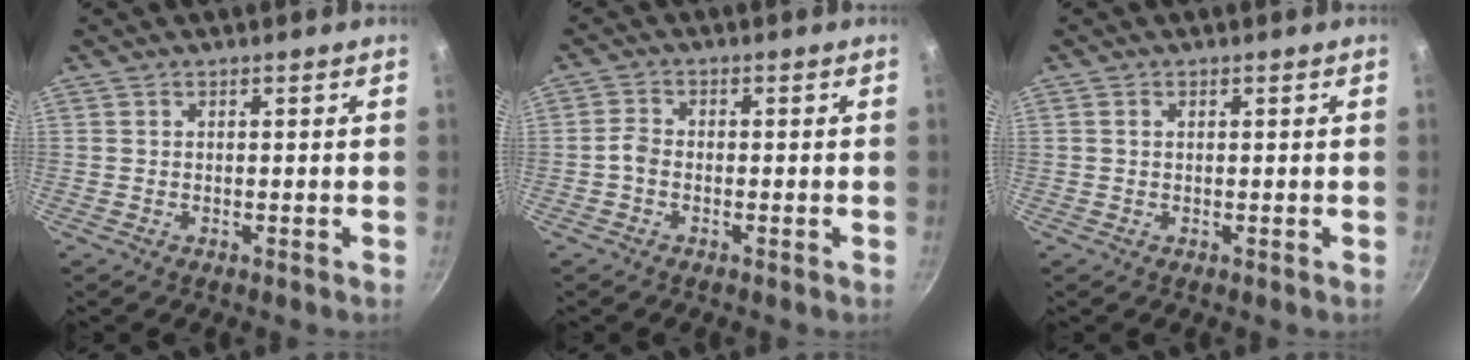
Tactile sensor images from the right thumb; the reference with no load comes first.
{"total": 2.3, "force": [-1.1, 1.5, 1.4], "torque": [-0.032, 0.015, -0.028]}
{"total": 0.8, "force": [0.2, 0.5, 0.5], "torque": [-0.009, 0.003, 0.003]}